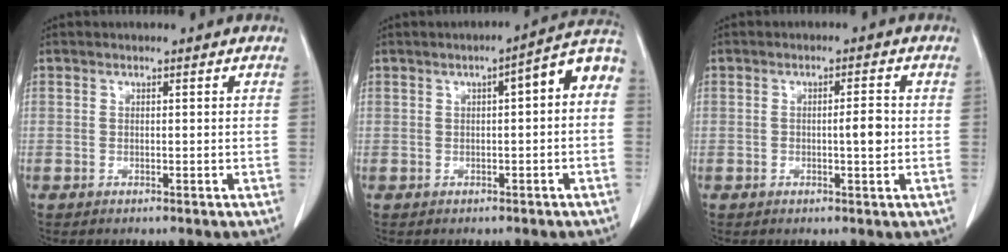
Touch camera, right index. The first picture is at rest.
{"total": 6.6, "force": [0.8, 1.2, 6.4], "torque": [-0.080, 0.029, 0.003]}
{"total": 2.9, "force": [-0.2, 0.6, 2.8], "torque": [-0.042, 0.004, -0.002]}